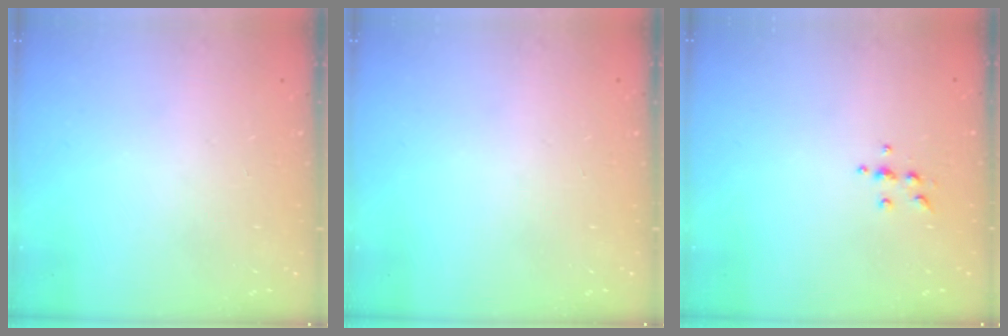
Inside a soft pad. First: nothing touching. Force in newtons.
{"total": 0.0}
{"total": 4.9, "press": 4.9, "slide": 0.7}